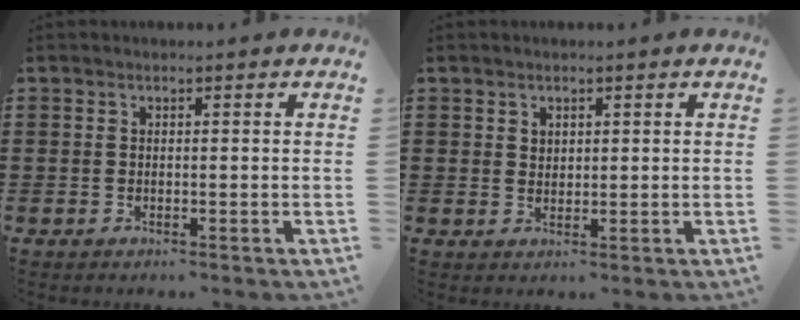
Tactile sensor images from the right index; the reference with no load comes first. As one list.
[{"total": 1.5, "force": [1.1, 1.0, 0.3], "torque": [-0.008, 0.003, 0.022]}]